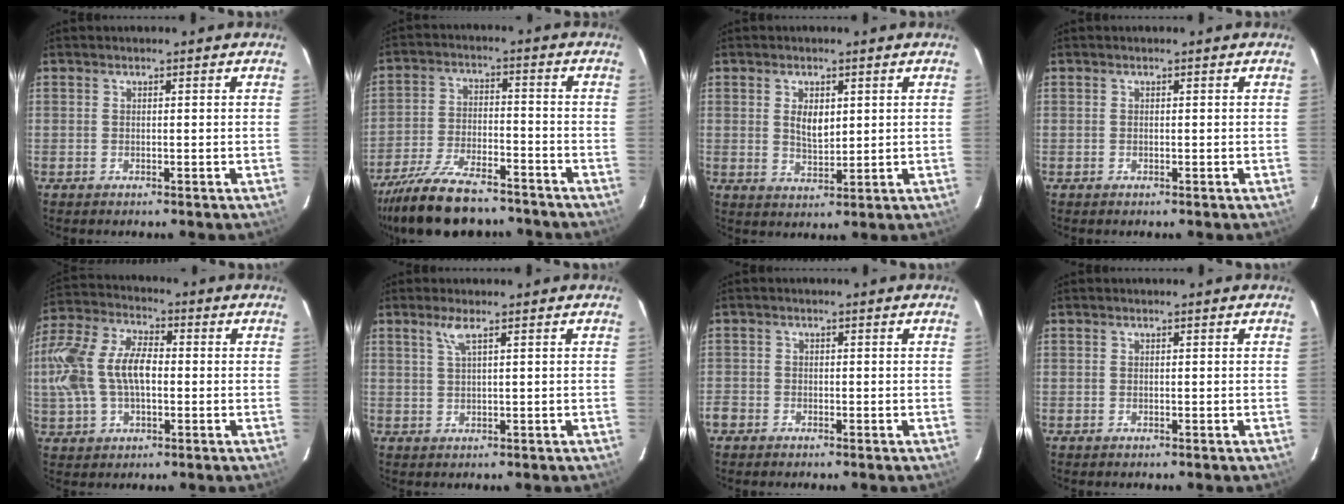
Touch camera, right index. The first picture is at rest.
{"total": 18.9, "force": [-15.7, 6.1, 8.7], "torque": [-0.187, -0.023, -0.253]}
{"total": 4.4, "force": [1.2, 2.5, 3.5], "torque": [-0.060, 0.000, 0.024]}
{"total": 0.0}
{"total": 16.4, "force": [-0.4, 9.9, 13.1], "torque": [-0.290, 0.023, -0.004]}
{"total": 2.3, "force": [1.3, -0.2, 1.9], "torque": [-0.038, 0.001, 0.029]}
{"total": 2.5, "force": [-1.6, 2.0, 0.4], "torque": [-0.014, 0.001, -0.032]}
{"total": 0.0}